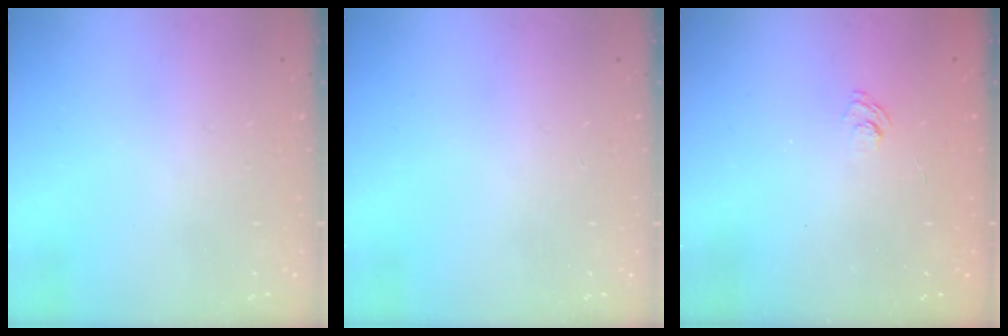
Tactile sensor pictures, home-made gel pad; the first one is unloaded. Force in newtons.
{"total": 0.0}
{"total": 2.4, "press": 2.0, "slide": 1.2}